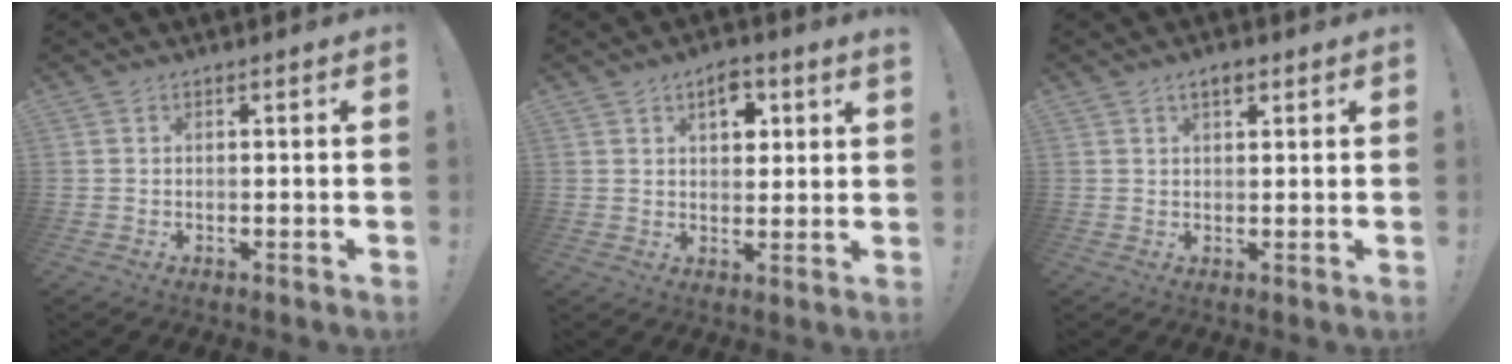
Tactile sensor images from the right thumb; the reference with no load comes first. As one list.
[{"total": 6.3, "force": [3.2, 3.4, 4.2], "torque": [-0.047, -0.014, 0.052]}, {"total": 2.8, "force": [1.6, 1.3, 2.0], "torque": [-0.029, -0.004, 0.026]}]